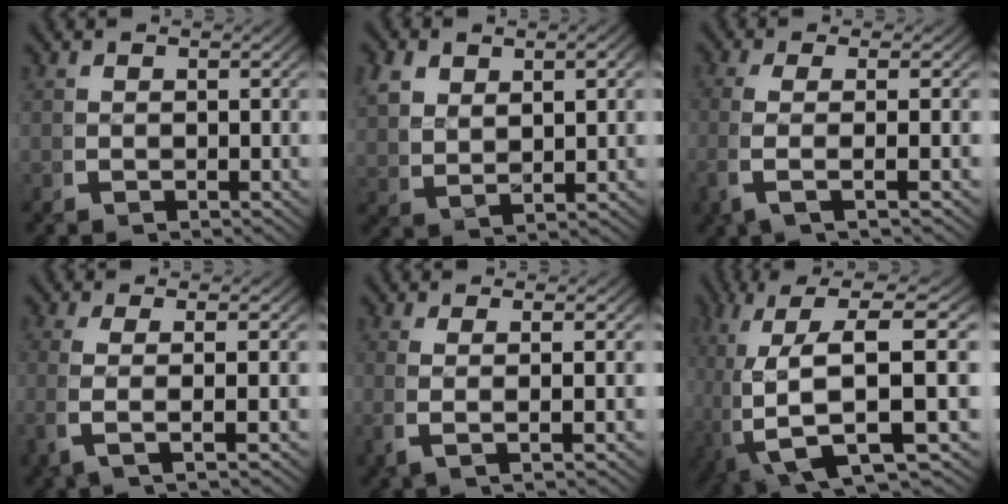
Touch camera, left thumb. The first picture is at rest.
{"total": 3.2, "force": [1.5, 1.7, 2.3], "torque": [-0.041, -0.002, 0.037]}
{"total": 4.0, "force": [-0.5, 0.2, 4.0], "torque": [-0.098, 0.002, -0.012]}
{"total": 3.7, "force": [-0.3, 0.0, 3.6], "torque": [-0.089, 0.002, -0.008]}
{"total": 2.5, "force": [0.0, -0.4, 2.5], "torque": [-0.058, 0.001, 0.000]}
{"total": 13.6, "force": [-2.6, 7.3, 11.2], "torque": [-0.228, -0.046, -0.027]}